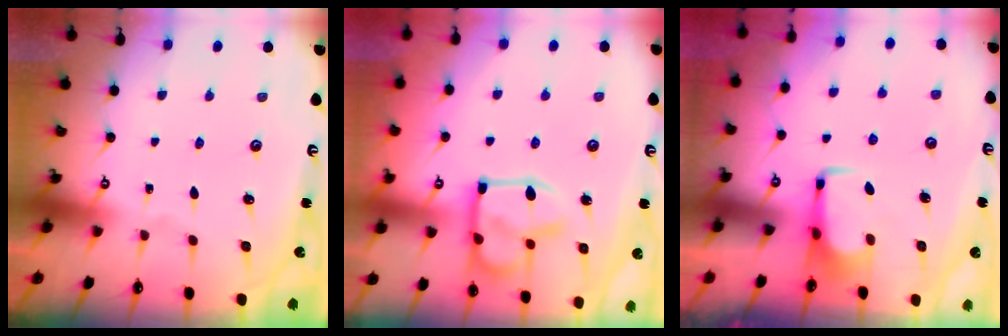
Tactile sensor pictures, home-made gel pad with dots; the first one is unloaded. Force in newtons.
{"total": 16.1, "press": 16.0, "slide": 1.3}
{"total": 1.7, "press": 1.6, "slide": 0.5}